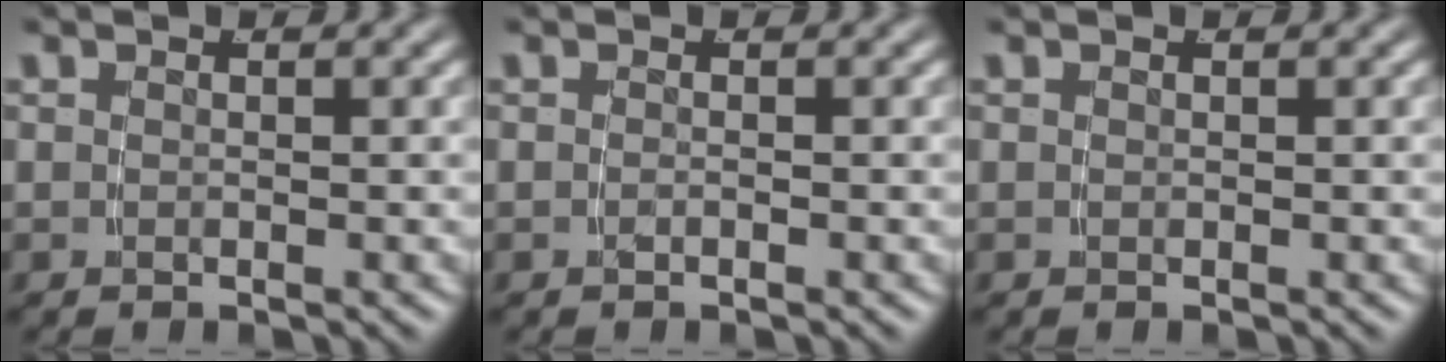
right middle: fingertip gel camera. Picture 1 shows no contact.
{"total": 0.7, "force": [-0.5, -0.5, 0.1], "torque": [-0.001, 0.001, -0.008]}
{"total": 0.0}